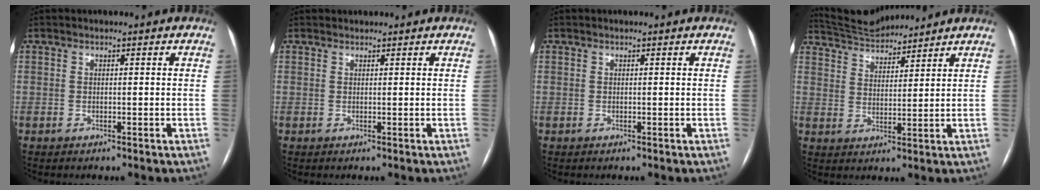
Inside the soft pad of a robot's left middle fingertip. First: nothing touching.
{"total": 0.8, "force": [0.8, 0.3, 0.0], "torque": [-0.002, 0.011, 0.014]}
{"total": 0.0}
{"total": 9.0, "force": [8.8, 0.7, 1.7], "torque": [-0.043, 0.021, 0.158]}